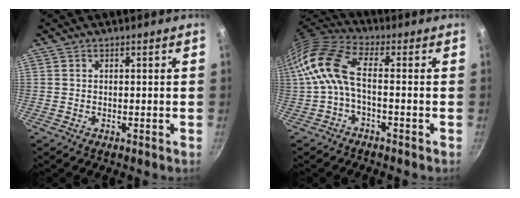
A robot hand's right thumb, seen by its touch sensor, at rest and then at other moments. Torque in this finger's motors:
{"motor_torque": [-0.59, 1.06, 1.62, -0.37, 0.24]}